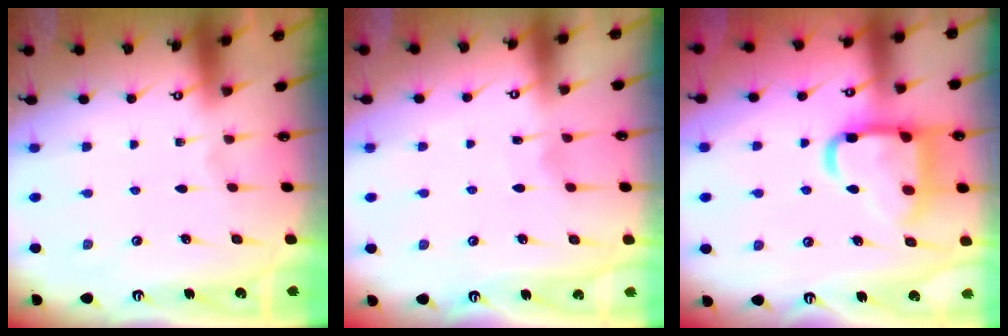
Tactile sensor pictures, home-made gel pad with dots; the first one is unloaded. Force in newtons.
{"total": 3.1, "press": 3.1, "slide": 0.4}
{"total": 18.3, "press": 18.2, "slide": 1.7}